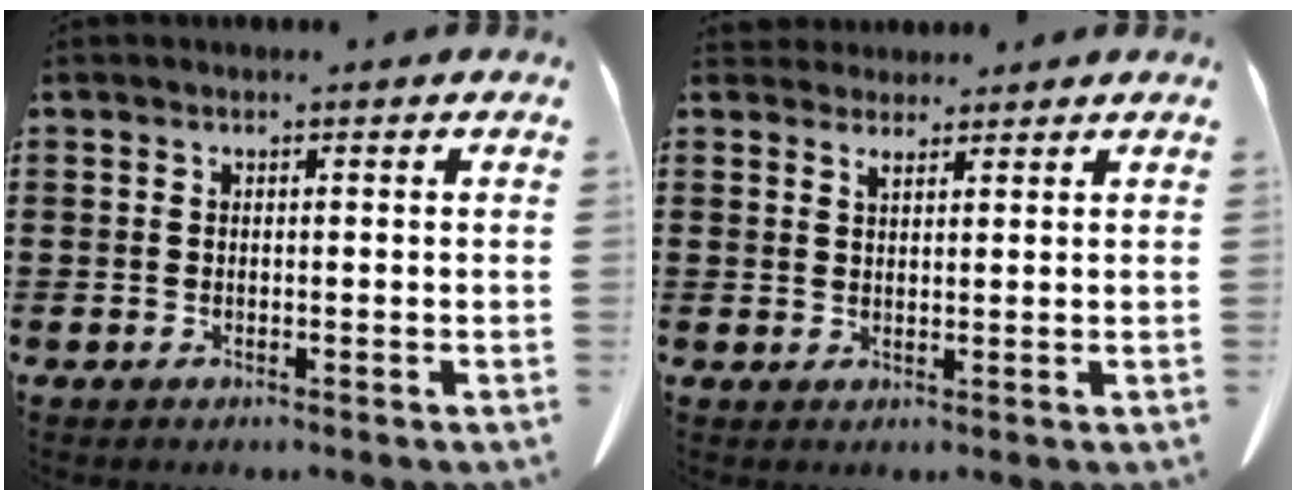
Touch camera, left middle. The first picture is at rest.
{"total": 2.2, "force": [2.0, 0.6, 0.6], "torque": [-0.009, -0.004, 0.038]}